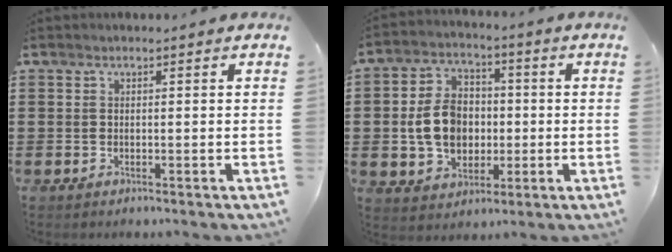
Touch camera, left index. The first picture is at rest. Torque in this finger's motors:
{"motor_torque": [1.83, 0.31, 0.59, 0.21]}